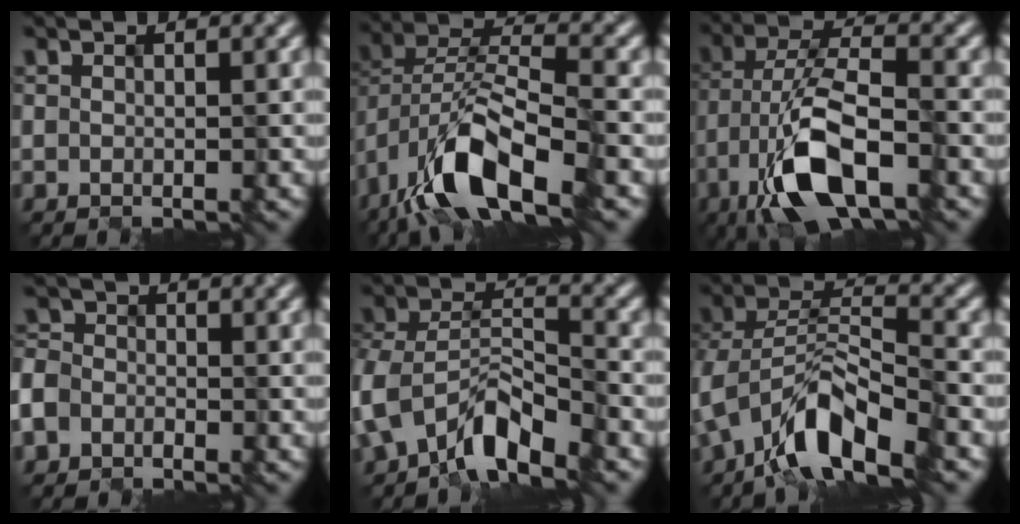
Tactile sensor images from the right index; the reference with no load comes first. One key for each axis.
{"total": 10.4, "fx": -6.1, "fy": 3.9, "fz": 7.4, "tx": -0.137, "ty": 0.002, "tz": -0.115}
{"total": 9.2, "fx": -4.9, "fy": 3.2, "fz": 7.2, "tx": -0.146, "ty": 0.005, "tz": -0.094}
{"total": 4.3, "fx": -1.9, "fy": 3.4, "fz": 1.7, "tx": -0.020, "ty": 0.000, "tz": -0.050}
{"total": 7.6, "fx": -4.8, "fy": 3.8, "fz": 4.5, "tx": -0.076, "ty": -0.003, "tz": -0.095}
{"total": 9.3, "fx": -5.3, "fy": 4.3, "fz": 6.3, "tx": -0.112, "ty": 0.005, "tz": -0.100}